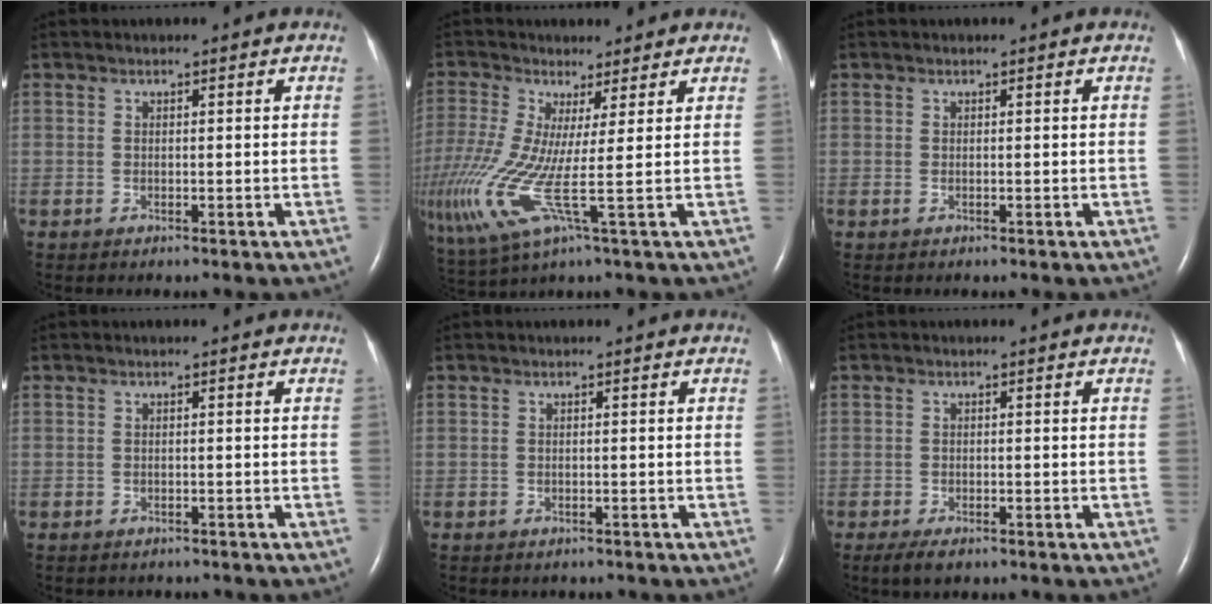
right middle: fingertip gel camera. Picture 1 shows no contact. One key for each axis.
{"total": 13.3, "fx": -2.0, "fy": 1.2, "fz": 13.0, "tx": -0.321, "ty": -0.020, "tz": -0.037}
{"total": 0.0}
{"total": 1.7, "fx": -1.5, "fy": 0.7, "fz": 0.2, "tx": -0.007, "ty": -0.001, "tz": -0.018}
{"total": 1.2, "fx": -1.0, "fy": 0.6, "fz": 0.1, "tx": -0.007, "ty": 0.000, "tz": -0.011}
{"total": 2.3, "fx": -1.5, "fy": 0.8, "fz": 1.6, "tx": -0.035, "ty": -0.005, "tz": -0.023}